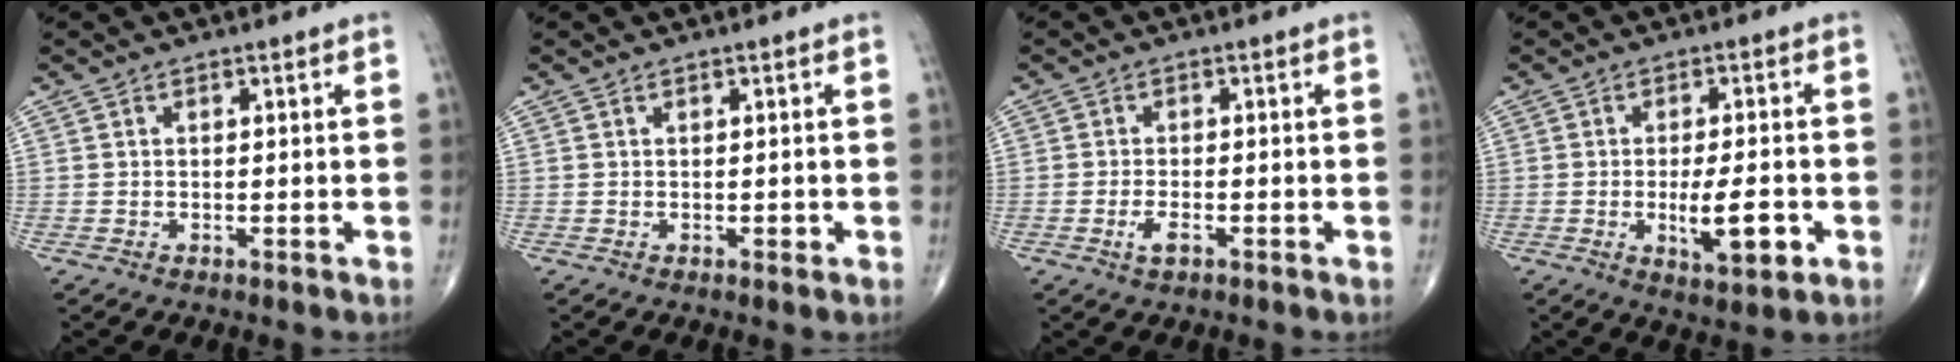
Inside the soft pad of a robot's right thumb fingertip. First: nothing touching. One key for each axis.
{"total": 0.6, "fx": 0.0, "fy": 0.4, "fz": 0.5, "tx": -0.003, "ty": 0.000, "tz": -0.001}
{"total": 2.7, "fx": -1.2, "fy": 1.1, "fz": 2.1, "tx": -0.043, "ty": 0.003, "tz": -0.023}
{"total": 8.3, "fx": -2.1, "fy": 2.7, "fz": 7.5, "tx": -0.115, "ty": -0.004, "tz": -0.028}